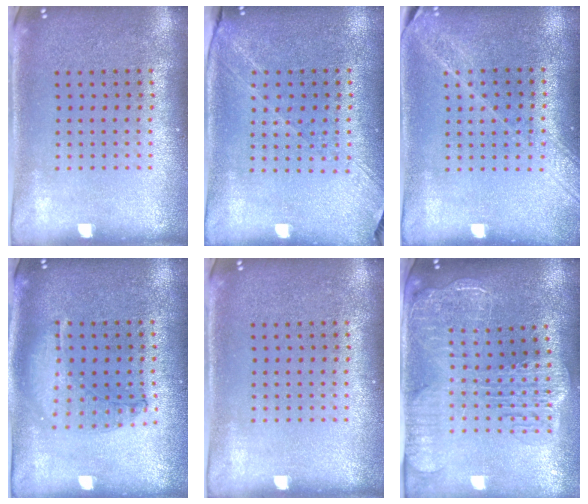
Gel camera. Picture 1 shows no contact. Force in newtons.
{"total": 1.3, "press": 1.2, "slide": 0.5}
{"total": 1.6, "press": 1.5, "slide": 0.7}
{"total": 0.9, "press": 0.9, "slide": 0.2}
{"total": 0.0}
{"total": 2.8, "press": 2.3, "slide": 1.6}